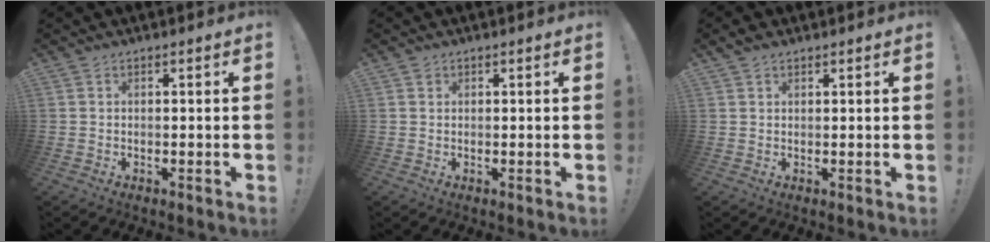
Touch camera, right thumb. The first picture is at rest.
{"total": 0.9, "force": [0.5, 0.7, 0.1], "torque": [0.004, -0.002, 0.009]}
{"total": 1.7, "force": [1.3, 1.0, 0.6], "torque": [-0.009, -0.002, 0.025]}